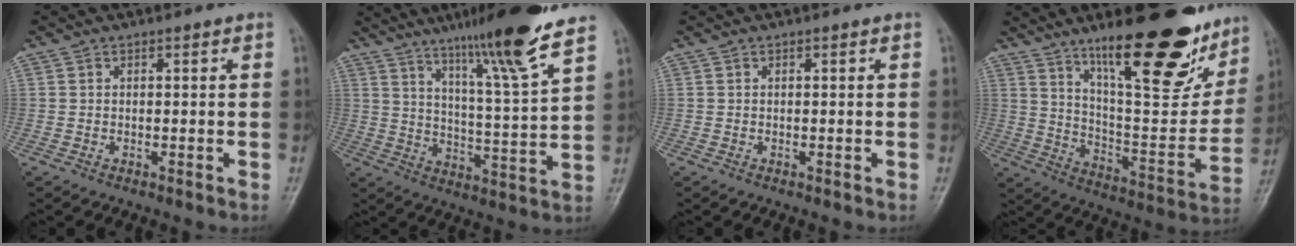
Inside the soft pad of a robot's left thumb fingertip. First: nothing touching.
{"total": 16.0, "force": [11.4, 0.0, 11.2], "torque": [-0.168, -0.062, 0.180]}
{"total": 0.0}
{"total": 26.4, "force": [16.8, 8.0, 18.7], "torque": [-0.226, -0.078, 0.264]}